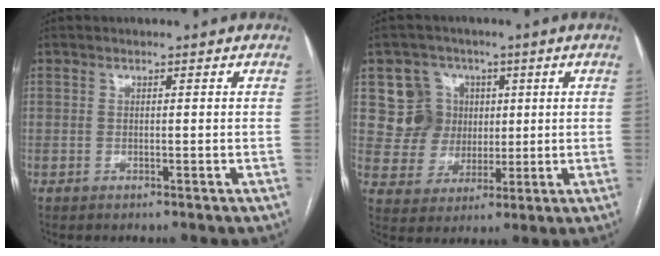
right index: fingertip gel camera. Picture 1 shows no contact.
{"total": 9.0, "force": [3.0, 8.5, 0.7], "torque": [-0.015, 0.032, 0.059]}